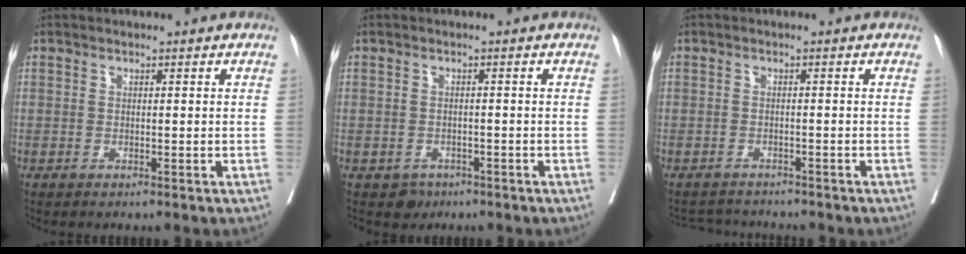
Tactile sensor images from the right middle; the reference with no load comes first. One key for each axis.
{"total": 2.0, "fx": -1.4, "fy": 1.5, "fz": 0.0, "tx": -0.003, "ty": 0.006, "tz": -0.020}
{"total": 3.7, "fx": -3.7, "fy": 0.5, "fz": -0.1, "tx": 0.006, "ty": -0.008, "tz": -0.058}